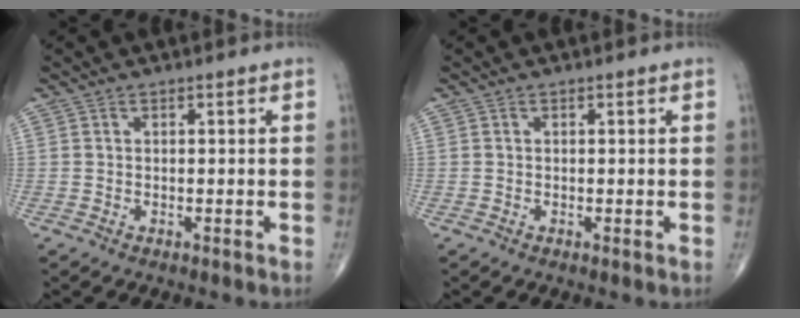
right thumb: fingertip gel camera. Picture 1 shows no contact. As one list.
[{"total": 0.0}]